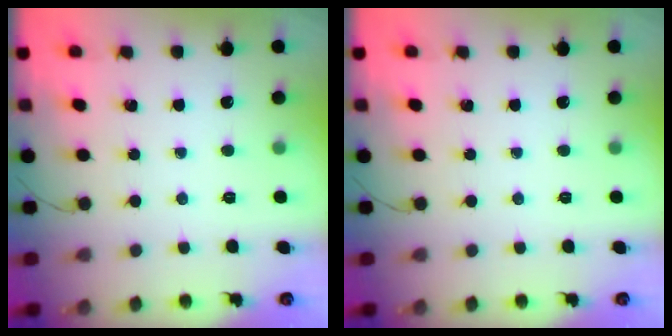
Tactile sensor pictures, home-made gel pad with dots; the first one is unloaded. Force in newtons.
{"total": 0.0}